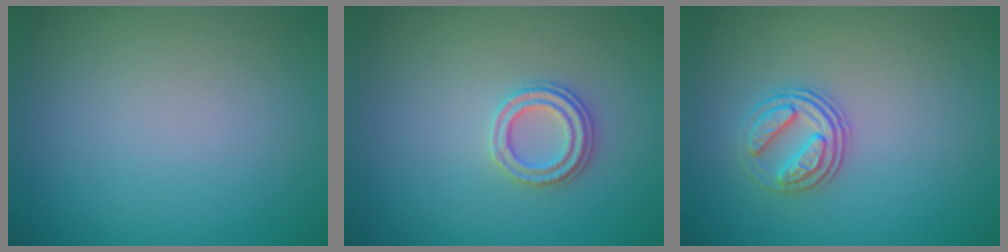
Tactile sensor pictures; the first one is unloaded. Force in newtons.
{"total": 2.3, "press": 2.1, "slide": 1.0}
{"total": 3.0, "press": 2.5, "slide": 1.6}